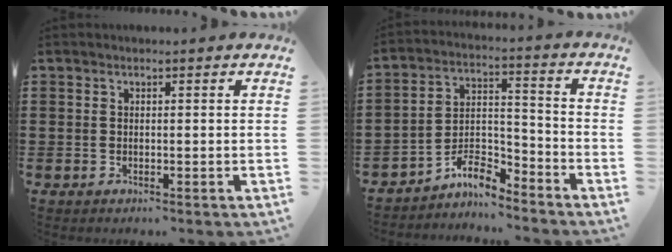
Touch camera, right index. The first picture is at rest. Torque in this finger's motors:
{"motor_torque": [-0.94, 0.58, -0.65, -0.21]}